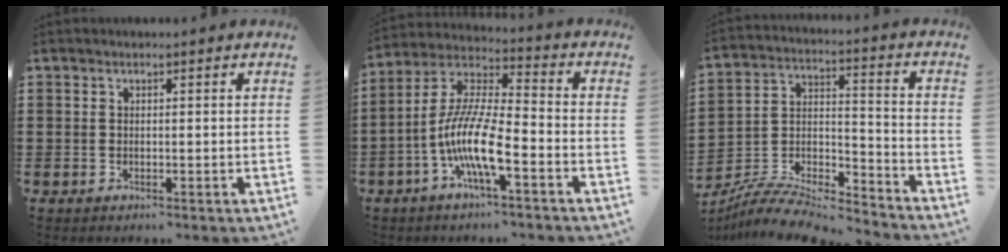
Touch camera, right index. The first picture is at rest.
{"total": 11.1, "force": [-5.1, 2.4, 9.6], "torque": [-0.214, -0.015, -0.101]}
{"total": 8.3, "force": [-7.9, 1.5, 2.1], "torque": [-0.044, 0.004, -0.157]}